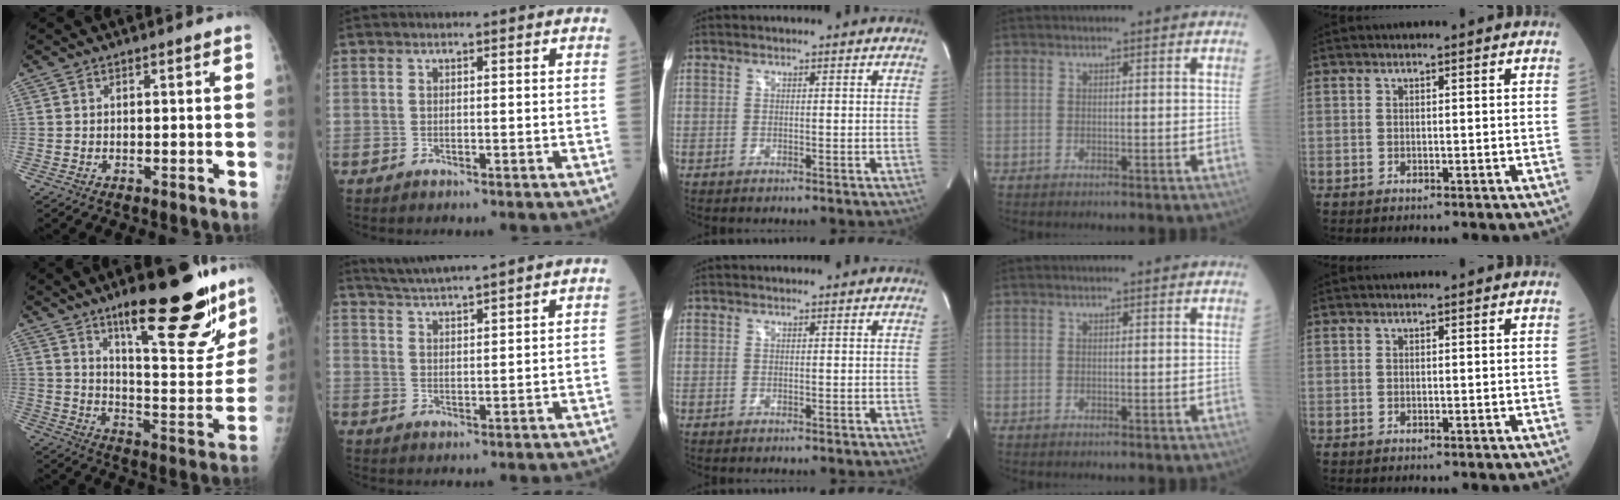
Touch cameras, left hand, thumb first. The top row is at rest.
{"thumb": {"total": 23.0, "force": [15.1, 6.2, 16.2], "torque": [-0.188, -0.088, 0.229]}, "index": {"total": 9.5, "force": [8.6, -1.3, 3.8], "torque": [-0.072, 0.018, 0.135]}}